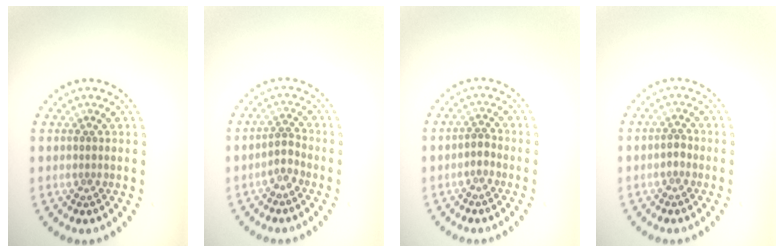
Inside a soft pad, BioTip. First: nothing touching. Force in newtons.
{"total": 1.6, "press": 1.2, "slide": 1.1}
{"total": 1.1, "press": 0.9, "slide": 0.6}
{"total": 0.9, "press": 0.8, "slide": 0.3}